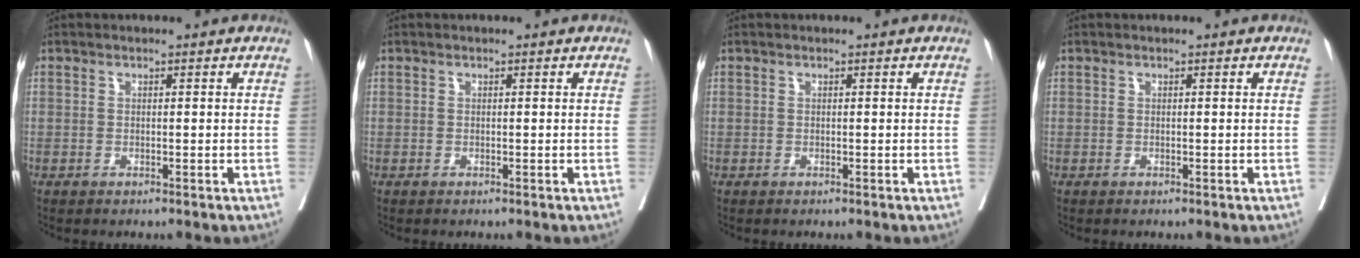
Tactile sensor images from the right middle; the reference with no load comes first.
{"total": 0.0}
{"total": 0.0}
{"total": 0.0}